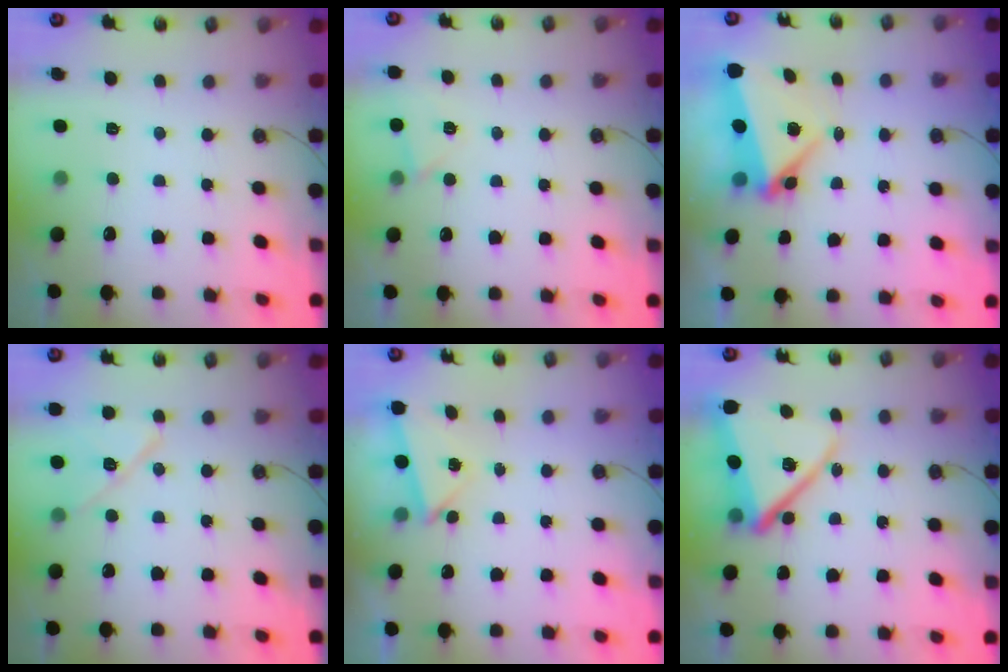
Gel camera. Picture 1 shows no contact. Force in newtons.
{"total": 4.0, "press": 4.0, "slide": 0.4}
{"total": 6.5, "press": 6.2, "slide": 1.9}
{"total": 11.1, "press": 11.0, "slide": 1.1}
{"total": 2.5, "press": 1.9, "slide": 1.6}
{"total": 16.9, "press": 16.9, "slide": 1.3}